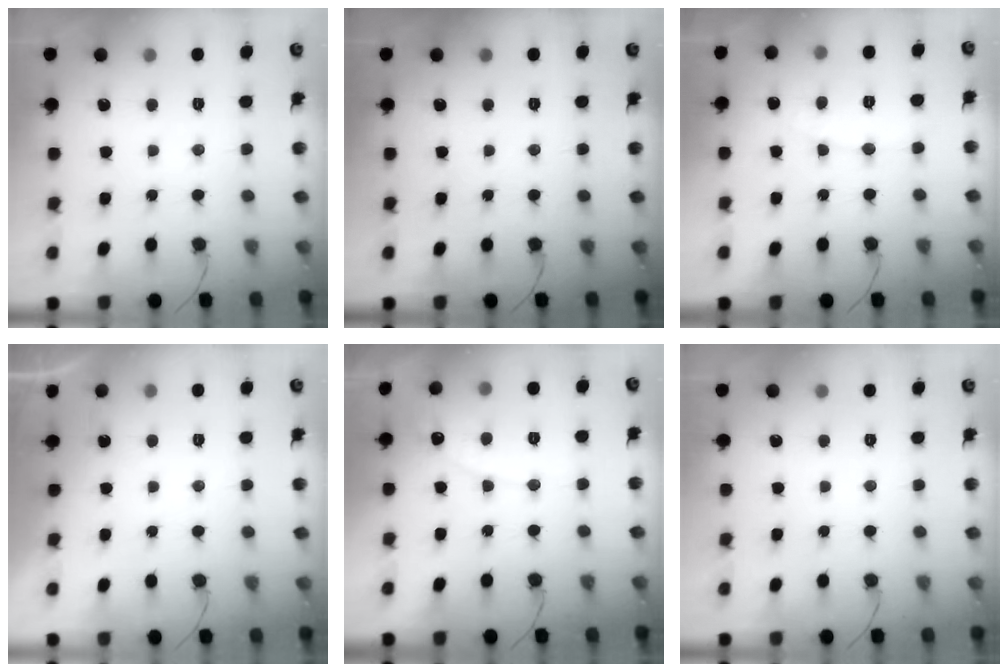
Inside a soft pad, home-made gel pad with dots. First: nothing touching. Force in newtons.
{"total": 0.0}
{"total": 4.9, "press": 4.9, "slide": 0.4}
{"total": 1.0, "press": 0.9, "slide": 0.3}
{"total": 6.4, "press": 6.4, "slide": 0.3}
{"total": 0.0}